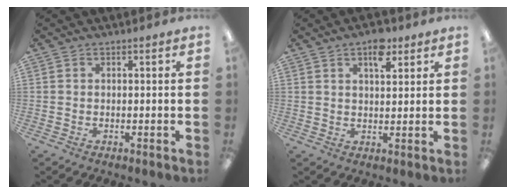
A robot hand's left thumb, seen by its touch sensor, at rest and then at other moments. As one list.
[{"total": 6.3, "force": [3.9, 2.8, 4.0], "torque": [-0.056, -0.014, 0.063]}]